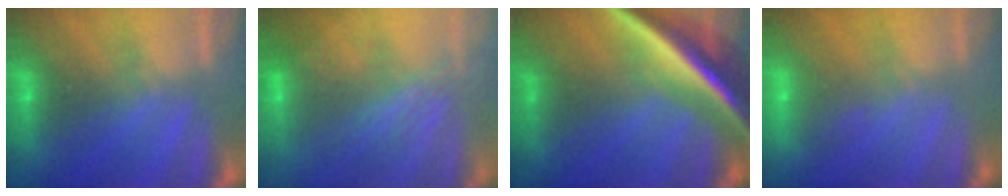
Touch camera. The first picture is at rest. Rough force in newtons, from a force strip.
{"total": 2.8}
{"total": 7.2}
{"total": 2.6}